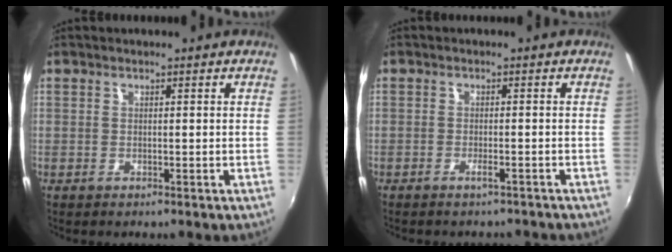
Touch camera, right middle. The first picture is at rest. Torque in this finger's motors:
{"motor_torque": [0.29, -0.39, 0.07, 0.04]}